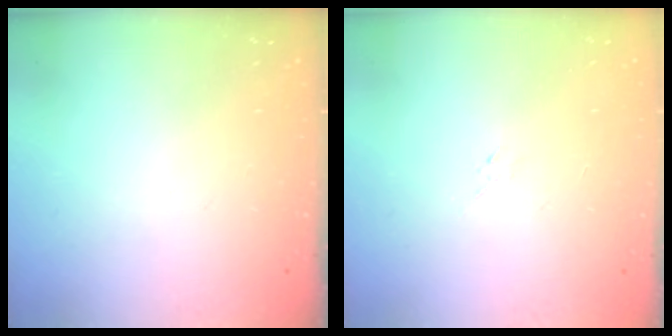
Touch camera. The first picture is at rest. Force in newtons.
{"total": 1.3, "press": 1.3, "slide": 0.1}